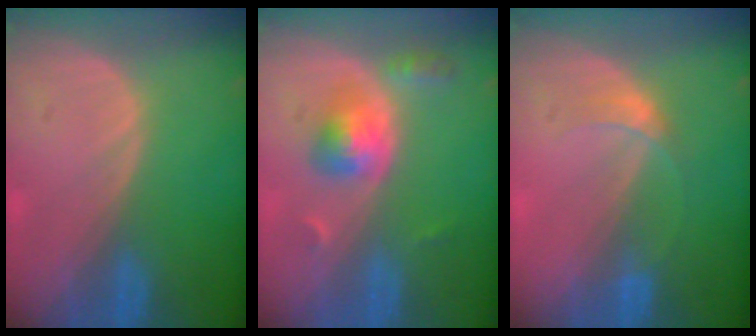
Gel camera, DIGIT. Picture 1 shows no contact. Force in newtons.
{"total": 5.2, "press": 4.9, "slide": 1.8}
{"total": 2.5, "press": 2.5, "slide": 0.1}